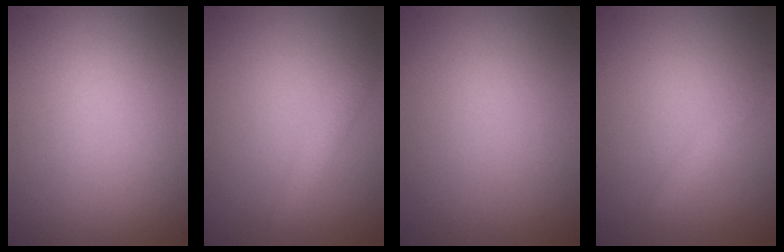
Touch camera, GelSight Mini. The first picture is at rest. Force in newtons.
{"total": 2.0, "press": 2.0, "slide": 0.0}
{"total": 0.0}
{"total": 1.3, "press": 1.3, "slide": 0.0}